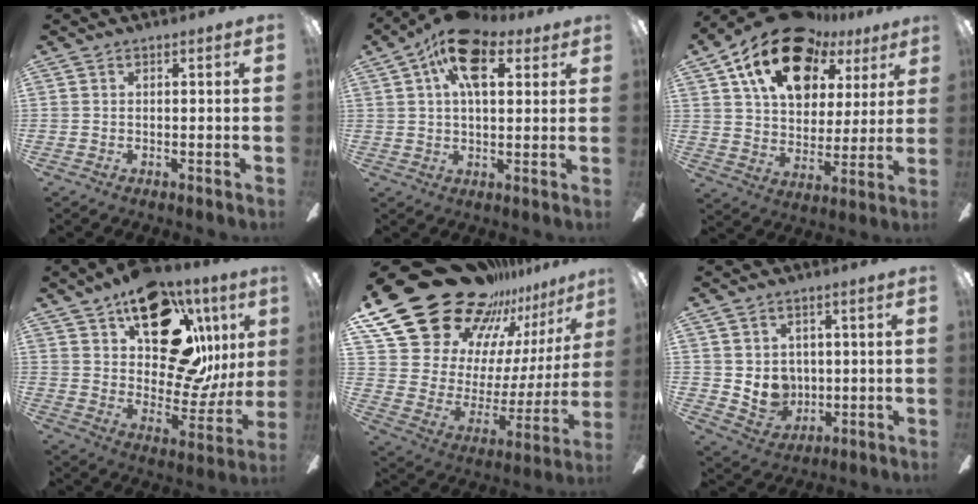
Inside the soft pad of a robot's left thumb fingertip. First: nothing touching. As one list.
[{"total": 22.6, "force": [12.8, 11.6, 14.6], "torque": [-0.259, -0.049, 0.223]}, {"total": 21.6, "force": [12.8, 12.4, 12.2], "torque": [-0.211, -0.062, 0.228]}, {"total": 25.8, "force": [13.6, 14.4, 16.5], "torque": [-0.217, -0.068, 0.243]}, {"total": 27.8, "force": [21.8, 13.3, 10.8], "torque": [-0.195, -0.163, 0.418]}, {"total": 6.9, "force": [1.6, 6.5, 1.6], "torque": [-0.034, -0.010, 0.037]}]